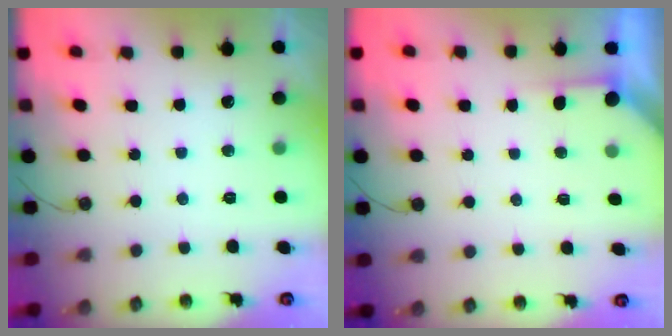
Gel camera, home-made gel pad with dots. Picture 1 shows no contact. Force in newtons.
{"total": 1.6, "press": 1.6, "slide": 0.3}